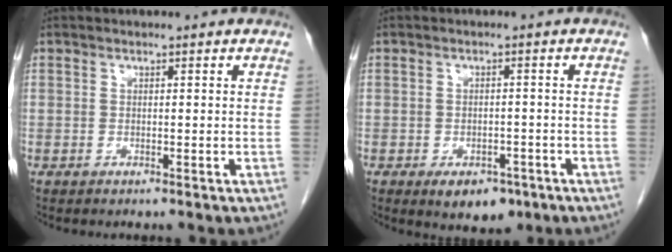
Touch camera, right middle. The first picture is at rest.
{"total": 5.5, "force": [-3.3, 3.1, 3.2], "torque": [-0.037, 0.001, -0.038]}